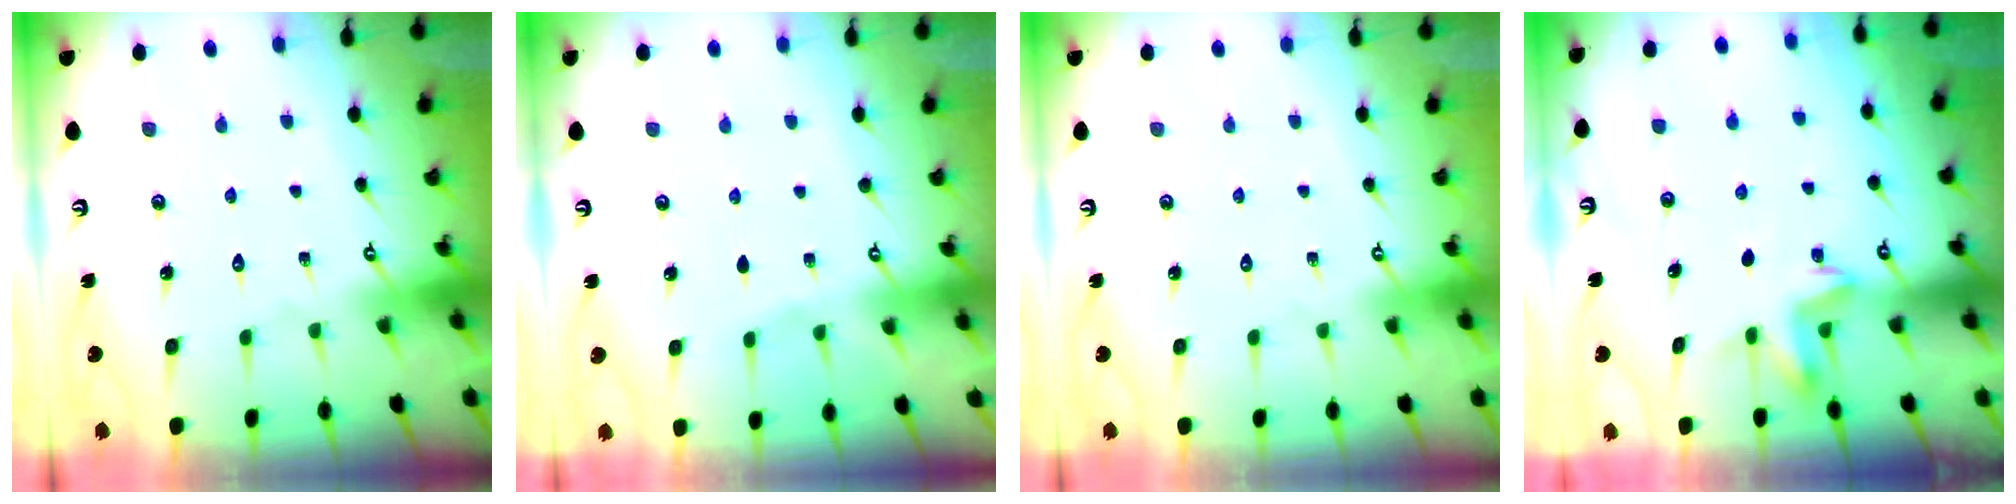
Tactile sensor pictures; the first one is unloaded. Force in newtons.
{"total": 2.1, "press": 2.1, "slide": 0.3}
{"total": 0.0}
{"total": 3.3, "press": 3.3, "slide": 0.4}